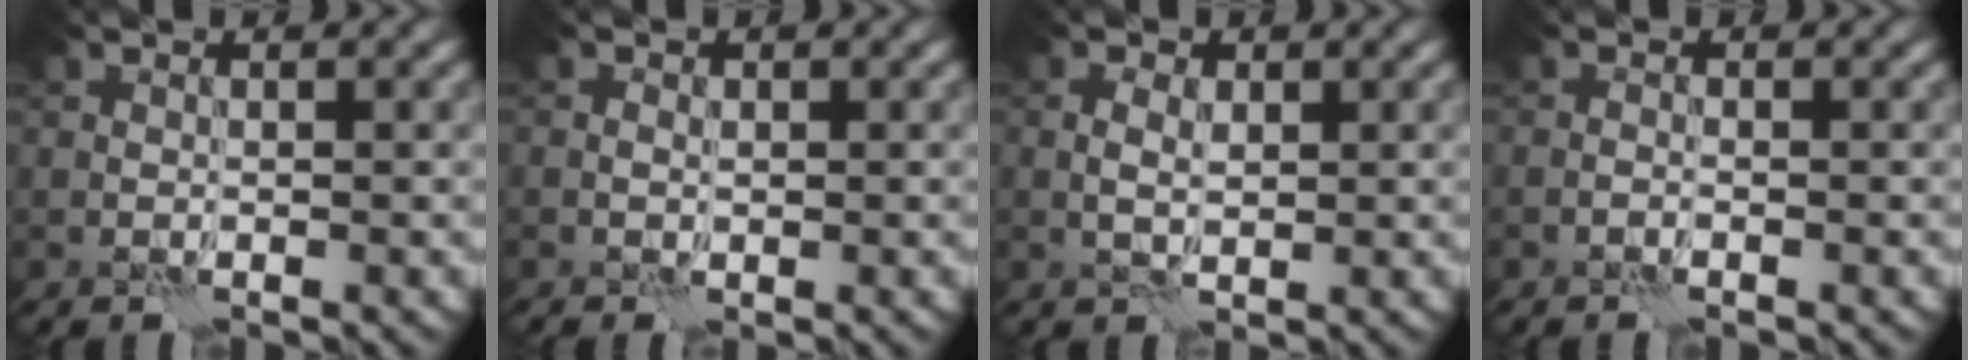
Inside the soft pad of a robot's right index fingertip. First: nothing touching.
{"total": 0.9, "force": [-0.2, 0.7, 0.4], "torque": [-0.004, 0.002, -0.004]}
{"total": 1.9, "force": [0.4, 1.2, 1.5], "torque": [-0.025, -0.003, 0.008]}
{"total": 0.7, "force": [-0.5, 0.0, 0.5], "torque": [-0.010, 0.003, -0.013]}